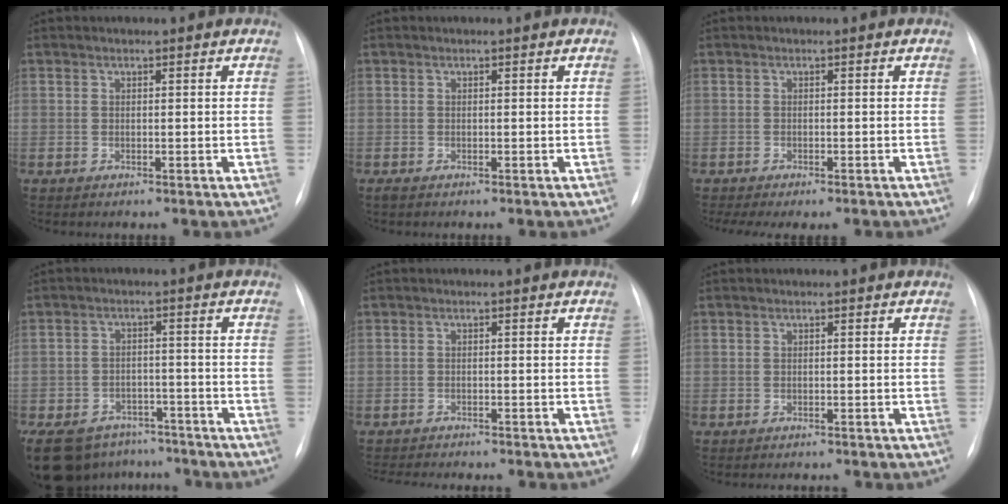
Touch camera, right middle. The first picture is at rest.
{"total": 0.6, "force": [-0.4, 0.2, 0.4], "torque": [-0.007, -0.001, -0.005]}
{"total": 6.6, "force": [-5.4, 1.5, 3.4], "torque": [-0.045, -0.001, -0.073]}
{"total": 16.7, "force": [-12.6, 9.0, 6.2], "torque": [-0.164, -0.006, -0.176]}
{"total": 9.5, "force": [-8.6, 1.5, 3.8], "torque": [-0.050, -0.010, -0.112]}
{"total": 2.0, "force": [-1.8, 0.5, 0.5], "torque": [-0.008, -0.006, -0.018]}